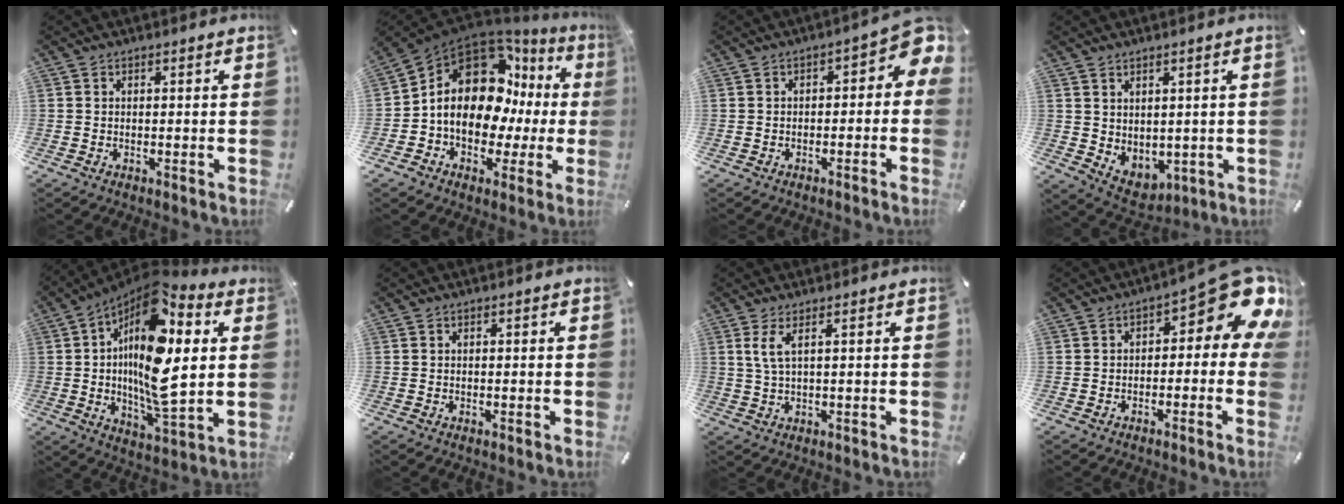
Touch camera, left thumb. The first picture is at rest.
{"total": 17.3, "force": [3.3, 11.8, 12.1], "torque": [-0.216, -0.030, 0.050]}
{"total": 5.9, "force": [0.7, 3.3, 4.8], "torque": [-0.062, -0.012, 0.004]}
{"total": 4.5, "force": [2.7, 3.5, 0.8], "torque": [-0.014, -0.024, 0.057]}
{"total": 20.8, "force": [3.6, 8.7, 18.6], "torque": [-0.354, -0.035, 0.047]}
{"total": 0.0}
{"total": 3.8, "force": [1.4, 0.7, 3.5], "torque": [-0.079, -0.005, 0.022]}
{"total": 13.3, "force": [4.9, 5.8, 10.9], "torque": [-0.132, -0.044, 0.082]}